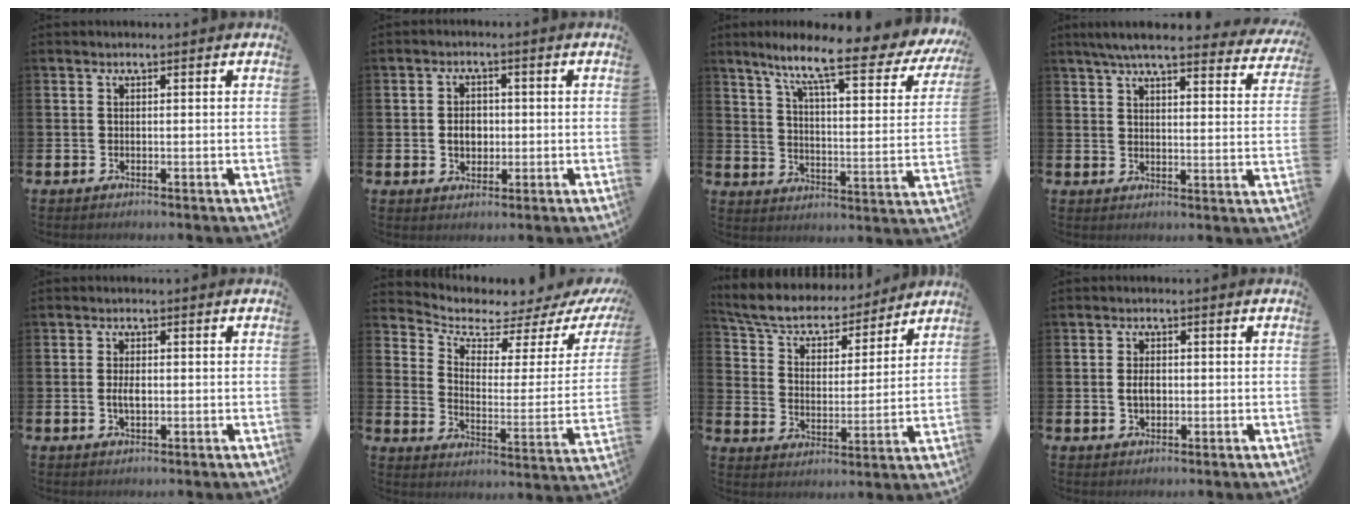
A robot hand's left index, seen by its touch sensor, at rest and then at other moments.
{"total": 3.2, "force": [-0.1, 2.5, 1.9], "torque": [-0.015, -0.002, -0.011]}
{"total": 10.8, "force": [8.0, 1.7, 7.1], "torque": [-0.146, -0.055, 0.122]}
{"total": 6.3, "force": [5.7, 1.0, 2.6], "torque": [-0.060, -0.031, 0.097]}
{"total": 2.2, "force": [0.0, 1.1, 1.9], "torque": [-0.027, -0.001, -0.004]}
{"total": 4.8, "force": [4.2, 1.8, 1.2], "torque": [-0.049, -0.043, 0.062]}
{"total": 7.0, "force": [6.5, 2.3, 1.6], "torque": [-0.070, -0.047, 0.112]}
{"total": 2.4, "force": [0.1, 1.5, 1.9], "torque": [-0.026, 0.002, -0.002]}